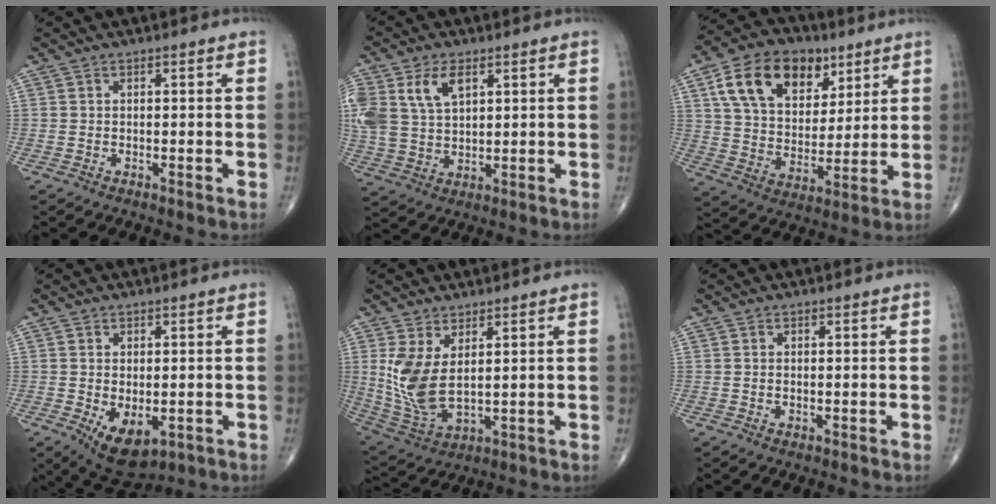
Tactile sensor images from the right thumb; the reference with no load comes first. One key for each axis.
{"total": 12.8, "fx": 4.8, "fy": 8.0, "fz": 8.7, "tx": -0.197, "ty": -0.004, "tz": 0.101}
{"total": 18.4, "fx": 8.6, "fy": 12.1, "fz": 10.9, "tx": -0.155, "ty": -0.018, "tz": 0.150}
{"total": 8.1, "fx": -2.3, "fy": 4.4, "fz": 6.4, "tx": -0.096, "ty": -0.012, "tz": -0.020}
{"total": 10.4, "fx": 2.4, "fy": 5.1, "fz": 8.7, "tx": -0.184, "ty": -0.019, "tz": 0.066}
{"total": 0.7, "fx": -0.2, "fy": 0.4, "fz": 0.5, "tx": -0.011, "ty": 0.000, "tz": -0.001}